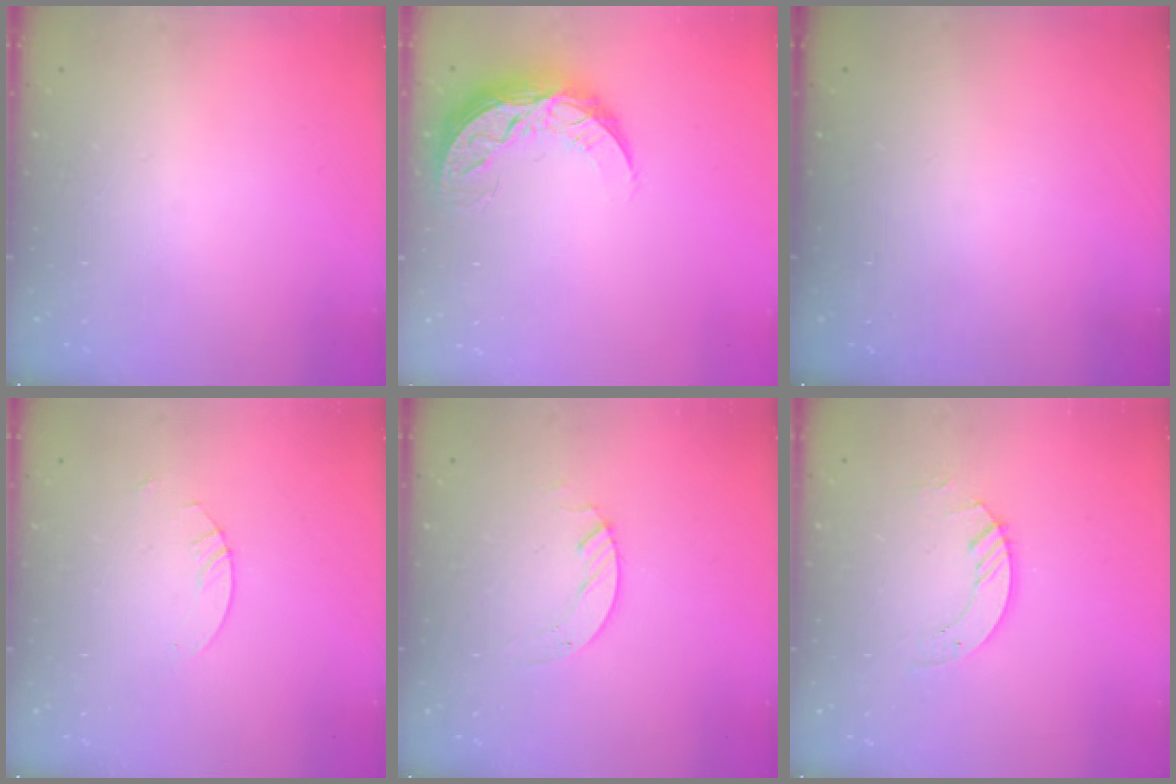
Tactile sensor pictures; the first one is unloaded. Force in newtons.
{"total": 9.0, "press": 9.0, "slide": 0.3}
{"total": 0.0}
{"total": 2.7, "press": 2.7, "slide": 0.2}
{"total": 2.4, "press": 2.4, "slide": 0.2}
{"total": 4.0, "press": 4.0, "slide": 0.3}